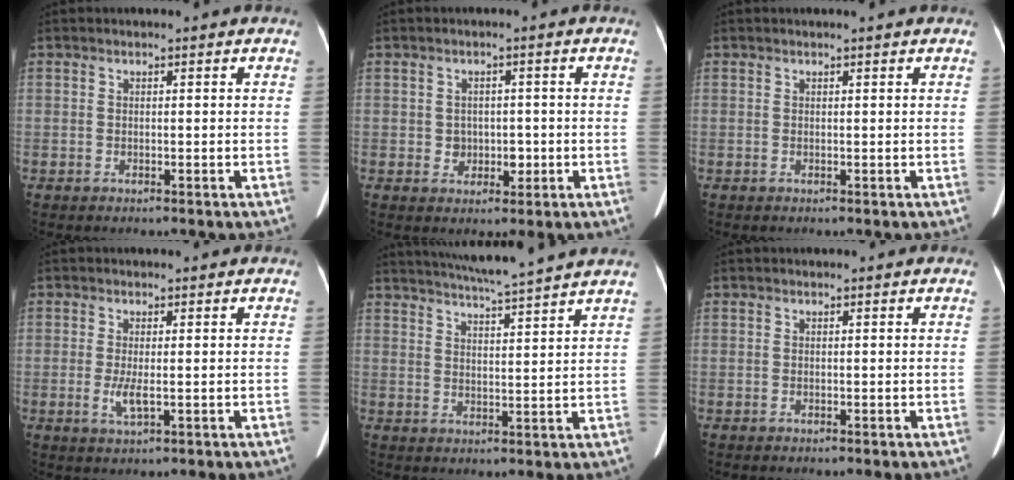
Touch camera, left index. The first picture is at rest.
{"total": 3.0, "force": [-0.4, 2.5, 1.5], "torque": [-0.021, 0.008, 0.001]}
{"total": 1.2, "force": [1.0, -0.1, 0.6], "torque": [-0.008, 0.010, 0.015]}
{"total": 2.6, "force": [-0.4, 0.6, 2.5], "torque": [-0.054, -0.006, -0.003]}
{"total": 12.6, "force": [11.3, -1.4, 5.4], "torque": [-0.097, 0.003, 0.157]}
{"total": 0.0}